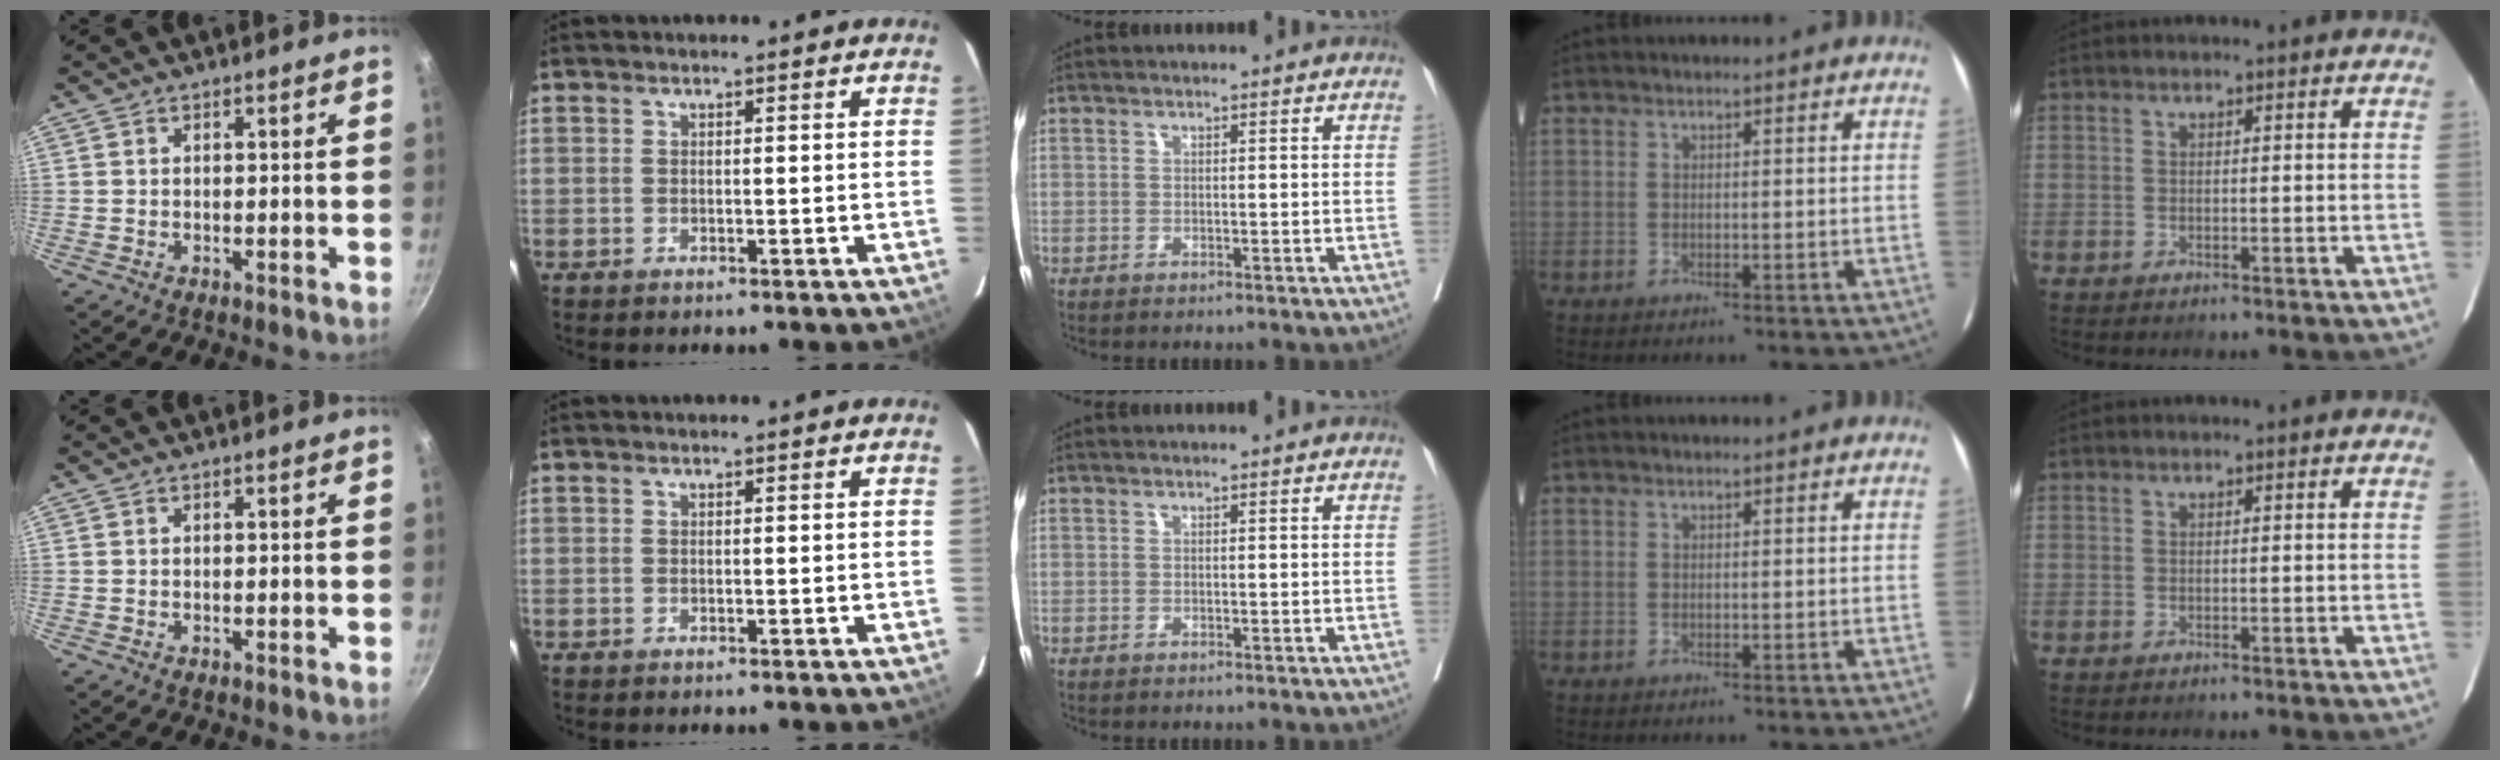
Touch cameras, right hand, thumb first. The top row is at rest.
{}